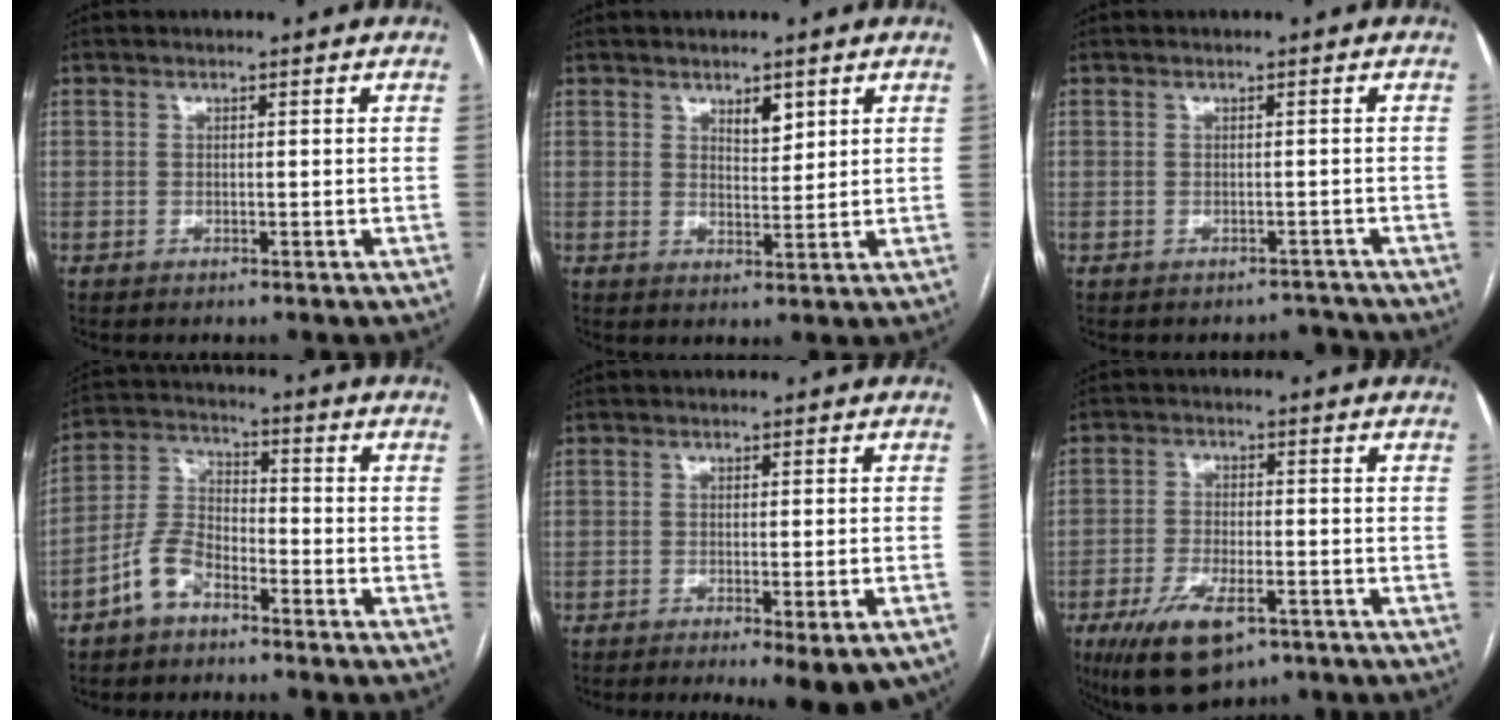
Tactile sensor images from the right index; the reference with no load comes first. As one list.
[{"total": 3.0, "force": [1.8, 1.3, 2.0], "torque": [-0.031, -0.003, 0.035]}, {"total": 1.7, "force": [-1.4, 0.5, -0.8], "torque": [0.019, 0.003, -0.015]}, {"total": 7.1, "force": [-4.6, 3.7, 4.1], "torque": [-0.102, 0.015, -0.095]}, {"total": 7.3, "force": [-4.3, 1.2, 5.8], "torque": [-0.065, -0.013, -0.056]}, {"total": 10.6, "force": [-6.1, 4.1, 7.7], "torque": [-0.144, -0.017, -0.098]}]